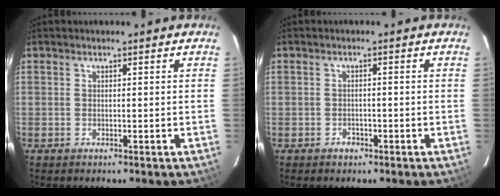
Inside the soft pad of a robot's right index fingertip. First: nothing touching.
{"total": 1.3, "force": [-0.8, 0.9, 0.4], "torque": [-0.006, 0.004, -0.012]}